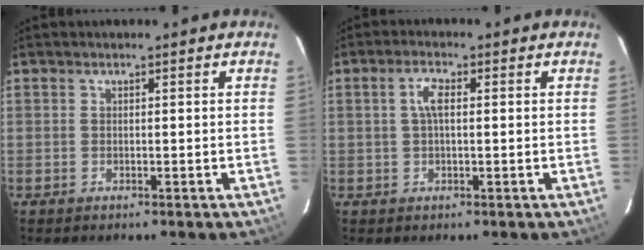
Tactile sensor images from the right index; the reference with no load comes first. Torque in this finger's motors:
{"motor_torque": [0.24, -0.14, 0.36, 0.06]}